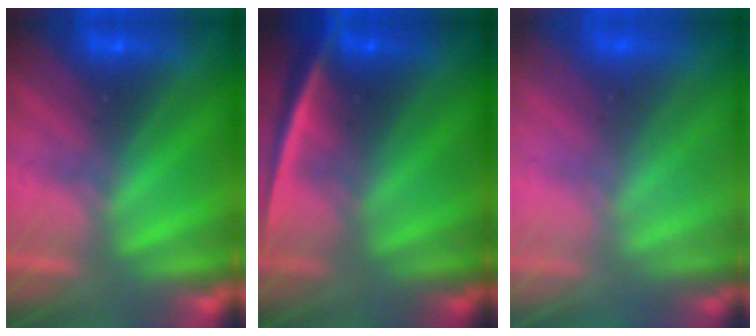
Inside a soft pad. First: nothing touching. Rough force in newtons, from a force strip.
{"total": 2.4}
{"total": 6.8}